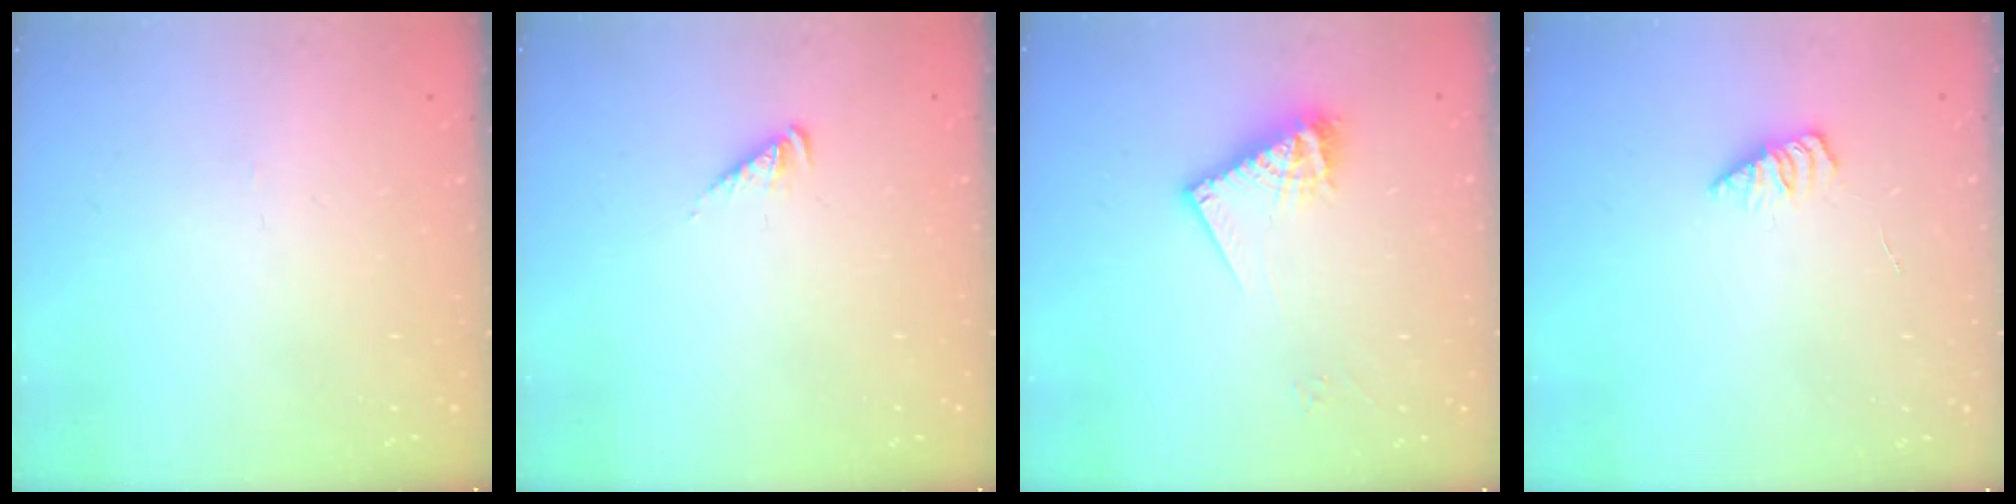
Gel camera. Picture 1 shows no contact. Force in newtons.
{"total": 3.3, "press": 3.3, "slide": 0.6}
{"total": 11.2, "press": 11.2, "slide": 1.1}
{"total": 2.2, "press": 2.1, "slide": 0.3}